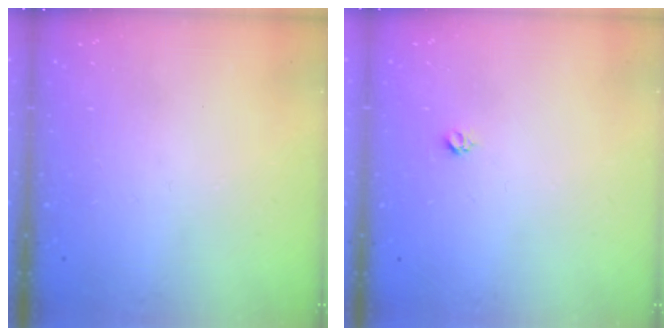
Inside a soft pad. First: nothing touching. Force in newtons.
{"total": 3.0, "press": 2.9, "slide": 0.4}